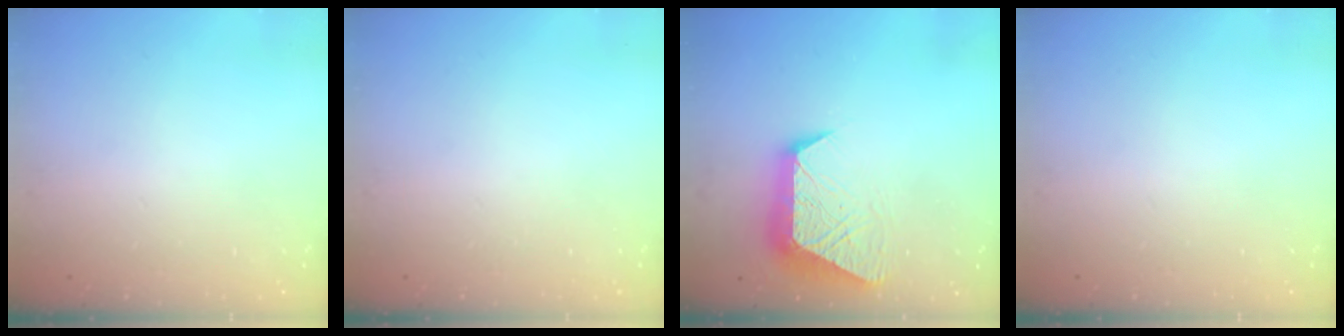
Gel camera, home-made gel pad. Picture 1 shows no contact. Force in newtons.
{"total": 0.0}
{"total": 12.3, "press": 12.2, "slide": 1.1}
{"total": 0.0}